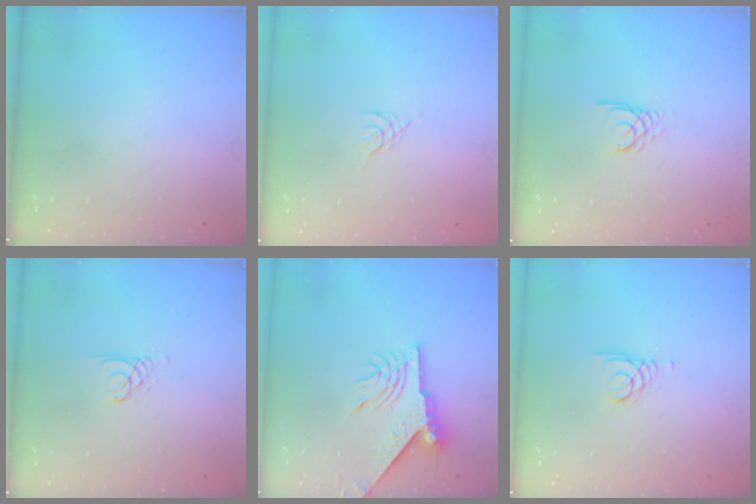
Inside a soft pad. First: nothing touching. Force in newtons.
{"total": 1.2, "press": 1.2, "slide": 0.3}
{"total": 2.5, "press": 2.5, "slide": 0.2}
{"total": 1.1, "press": 1.1, "slide": 0.1}
{"total": 9.9, "press": 9.9, "slide": 0.8}
{"total": 1.6, "press": 1.6, "slide": 0.0}